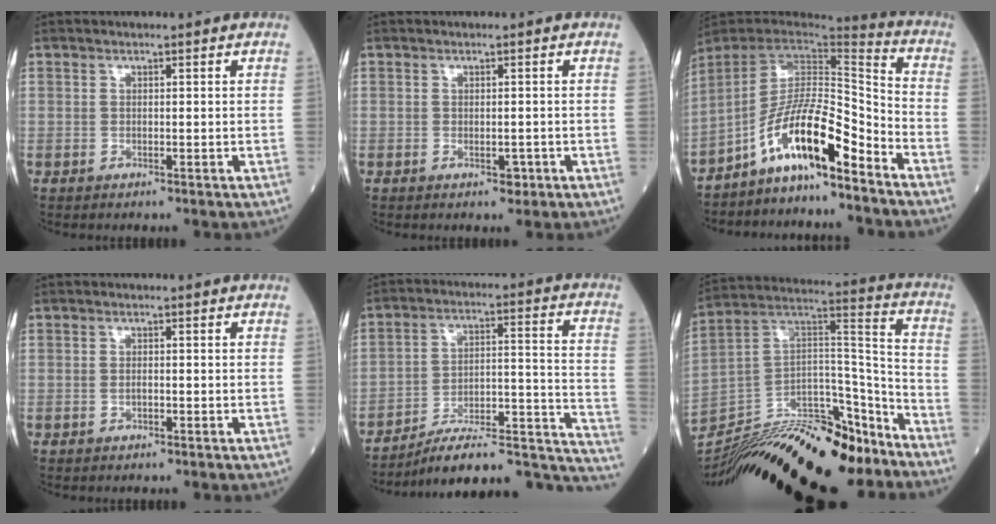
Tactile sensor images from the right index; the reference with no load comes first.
{"total": 1.7, "force": [-0.6, 0.9, 1.3], "torque": [-0.019, -0.001, -0.005]}
{"total": 12.2, "force": [-8.0, 2.0, 9.0], "torque": [-0.161, 0.020, -0.147]}
{"total": 0.9, "force": [-0.3, 0.4, 0.8], "torque": [-0.015, 0.001, -0.005]}
{"total": 21.5, "force": [-19.5, 3.6, 8.4], "torque": [-0.050, 0.056, -0.278]}
{"total": 26.4, "force": [-22.7, 4.6, 12.5], "torque": [-0.224, 0.008, -0.374]}